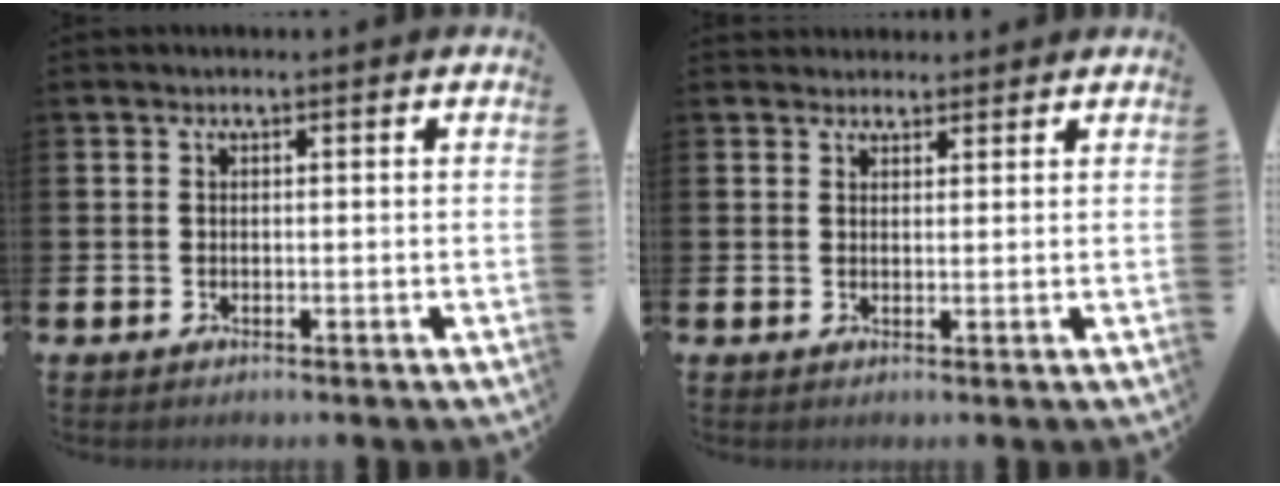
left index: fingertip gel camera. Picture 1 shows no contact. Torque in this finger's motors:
{"motor_torque": [-0.36, -0.94, 0.16, 0.01]}